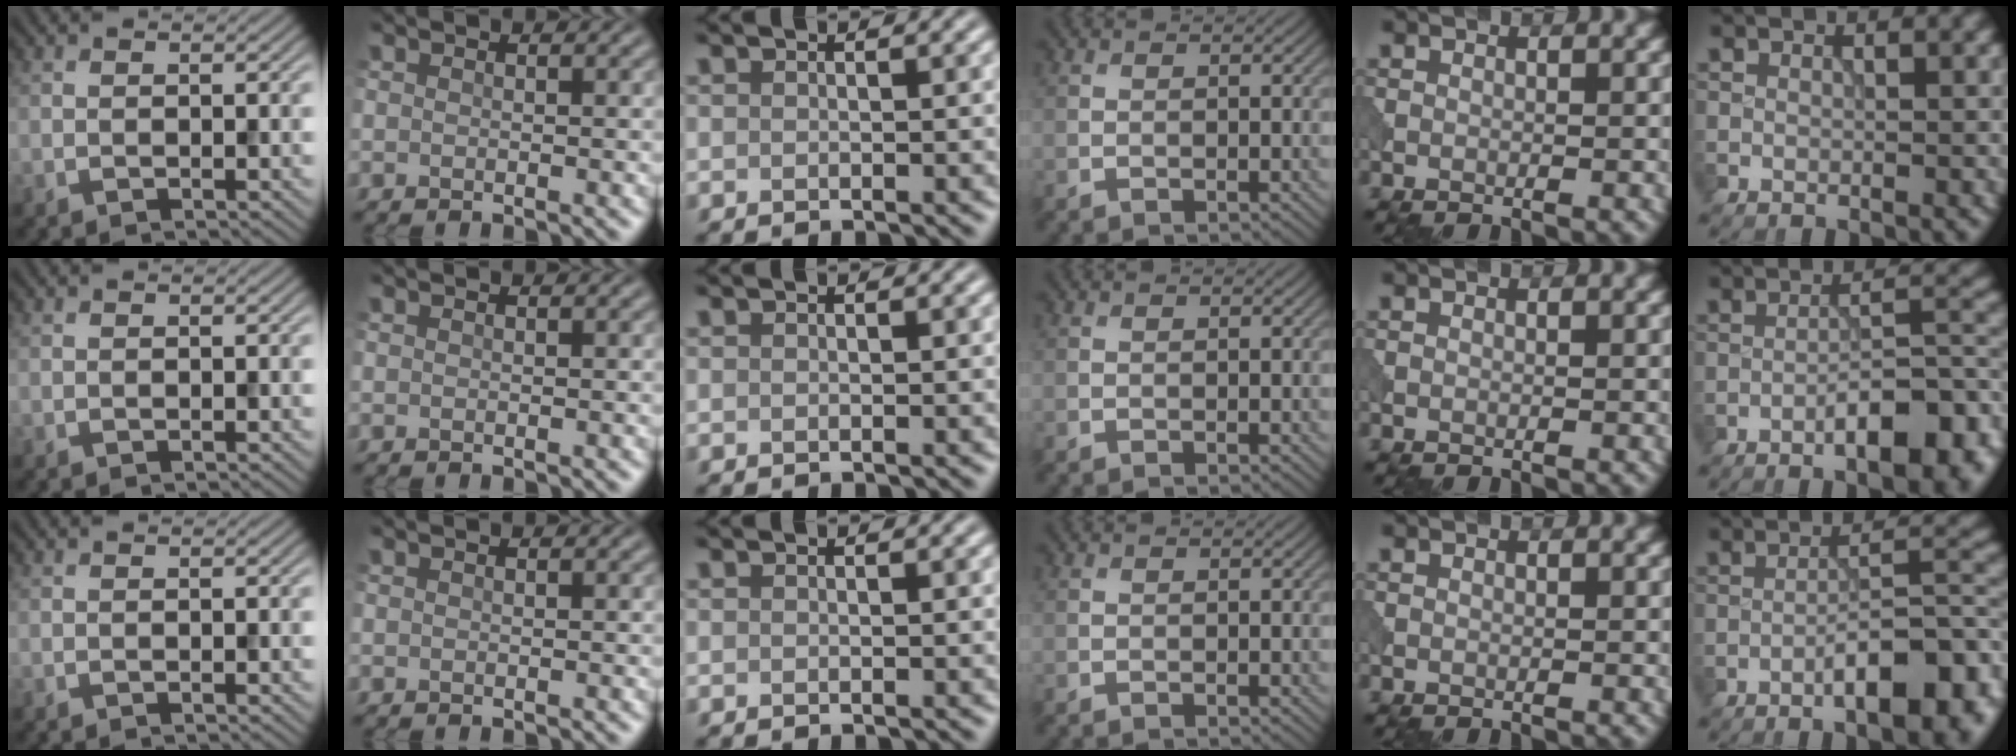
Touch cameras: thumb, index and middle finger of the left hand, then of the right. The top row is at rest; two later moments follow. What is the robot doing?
{"motion": "pour", "object": "beaker"}